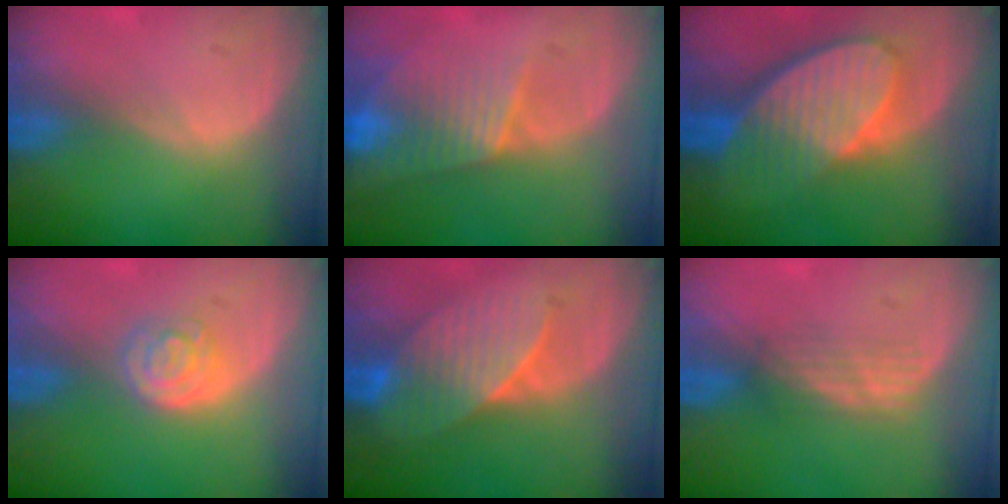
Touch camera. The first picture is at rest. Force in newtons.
{"total": 7.8, "press": 7.1, "slide": 3.2}
{"total": 10.0, "press": 8.7, "slide": 4.8}
{"total": 4.0, "press": 3.6, "slide": 1.7}
{"total": 7.2, "press": 7.0, "slide": 1.3}
{"total": 2.9, "press": 2.6, "slide": 1.4}